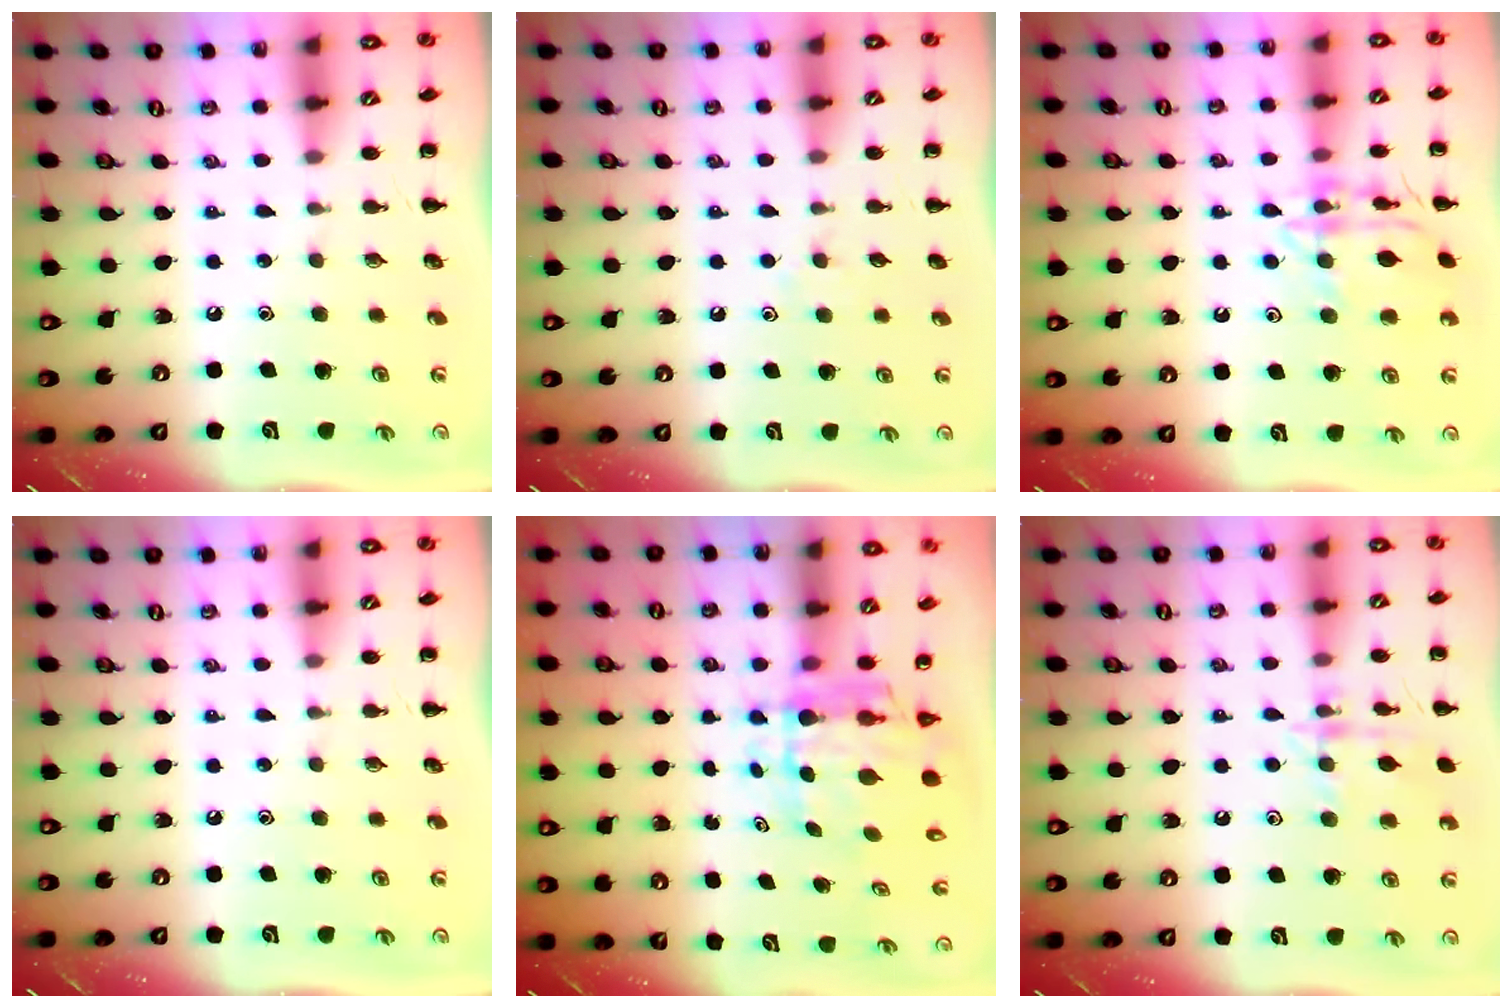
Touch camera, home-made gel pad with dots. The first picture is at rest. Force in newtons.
{"total": 3.6, "press": 3.3, "slide": 1.3}
{"total": 14.5, "press": 14.5, "slide": 0.2}
{"total": 0.0}
{"total": 6.7, "press": 6.2, "slide": 2.5}
{"total": 11.2, "press": 11.2, "slide": 0.6}